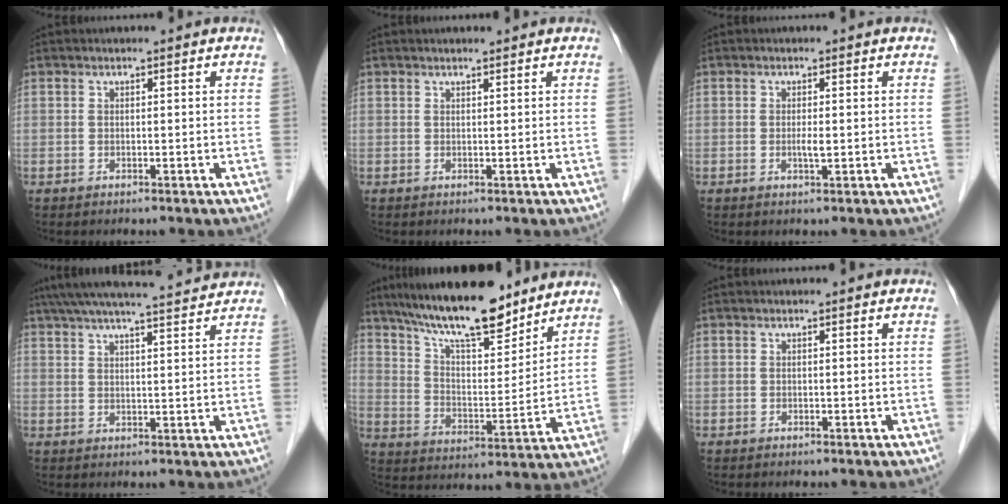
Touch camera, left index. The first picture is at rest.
{"total": 0.9, "force": [0.8, 0.1, 0.4], "torque": [-0.011, 0.003, 0.014]}
{"total": 1.4, "force": [-0.2, 0.2, 1.4], "torque": [-0.027, -0.002, -0.002]}
{"total": 14.3, "force": [13.1, 0.3, 5.8], "torque": [-0.105, 0.030, 0.186]}
{"total": 16.7, "force": [13.6, 3.8, 9.0], "torque": [-0.150, 0.009, 0.234]}
{"total": 0.0}